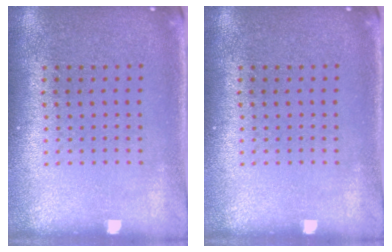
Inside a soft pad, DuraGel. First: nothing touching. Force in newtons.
{"total": 0.0}